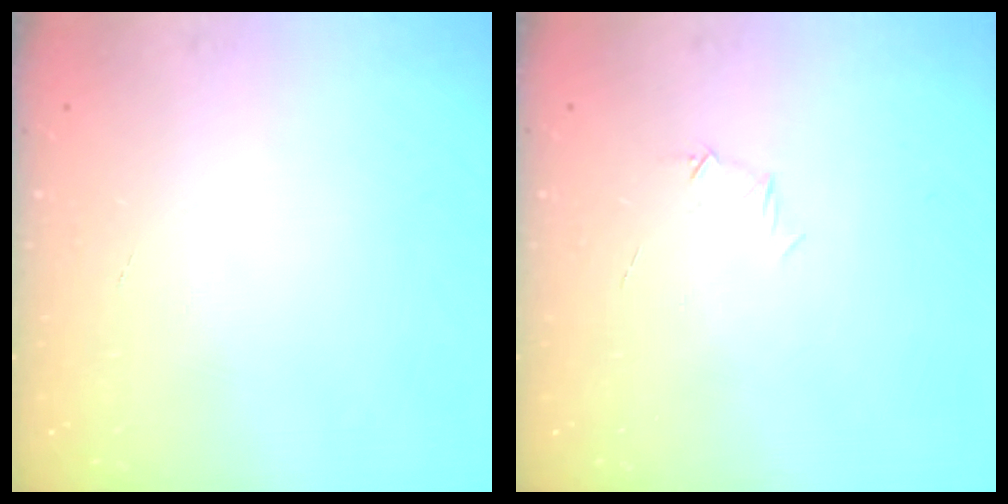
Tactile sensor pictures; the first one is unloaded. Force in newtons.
{"total": 4.1, "press": 3.9, "slide": 1.3}